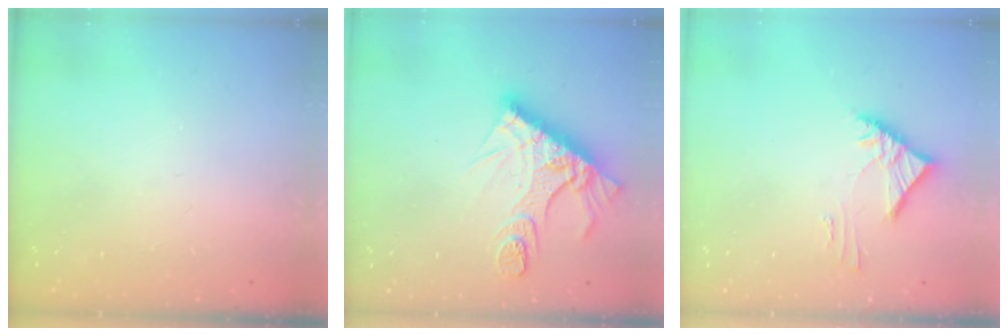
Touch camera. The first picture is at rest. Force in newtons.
{"total": 14.5, "press": 14.4, "slide": 1.2}
{"total": 4.0, "press": 3.9, "slide": 0.9}